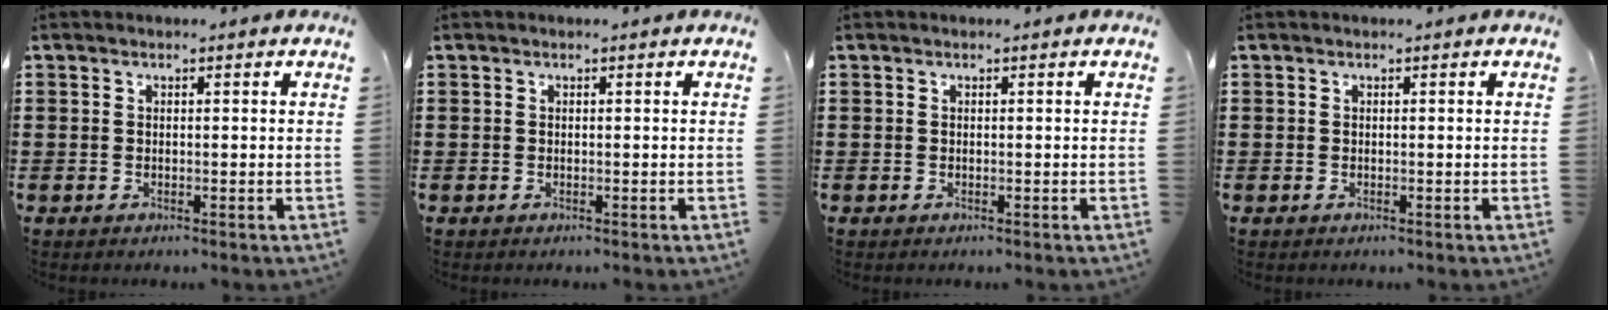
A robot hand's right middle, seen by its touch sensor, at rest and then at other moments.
{"total": 0.0}
{"total": 0.0}
{"total": 0.0}